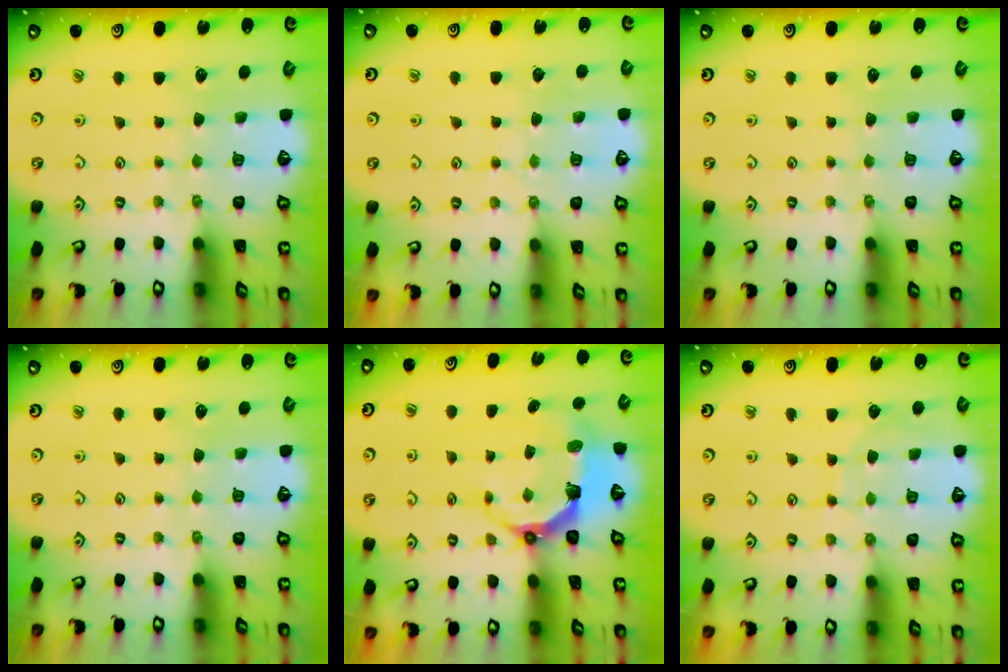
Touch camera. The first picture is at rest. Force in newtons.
{"total": 2.9, "press": 2.9, "slide": 0.5}
{"total": 0.0}
{"total": 0.0}
{"total": 6.9, "press": 5.0, "slide": 4.7}
{"total": 6.5, "press": 6.5, "slide": 0.5}